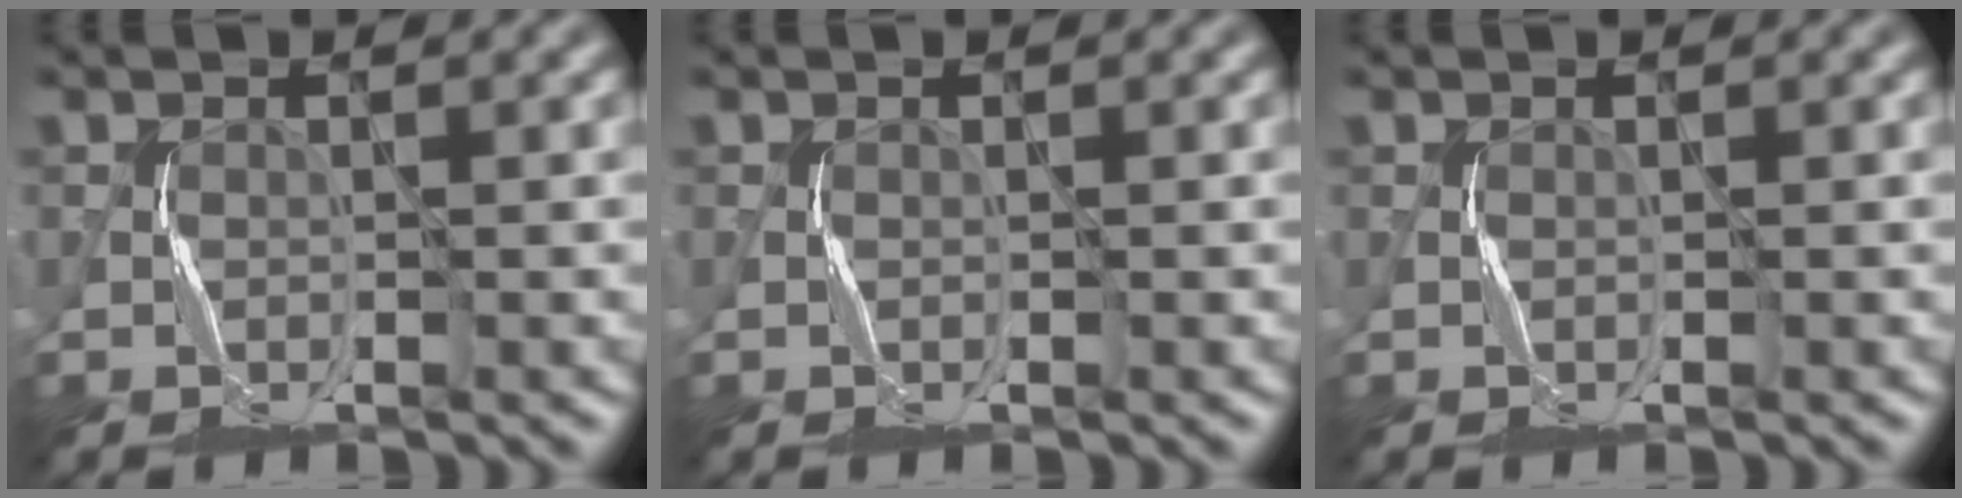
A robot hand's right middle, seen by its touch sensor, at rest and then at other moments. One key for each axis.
{"total": 0.0}
{"total": 0.0}